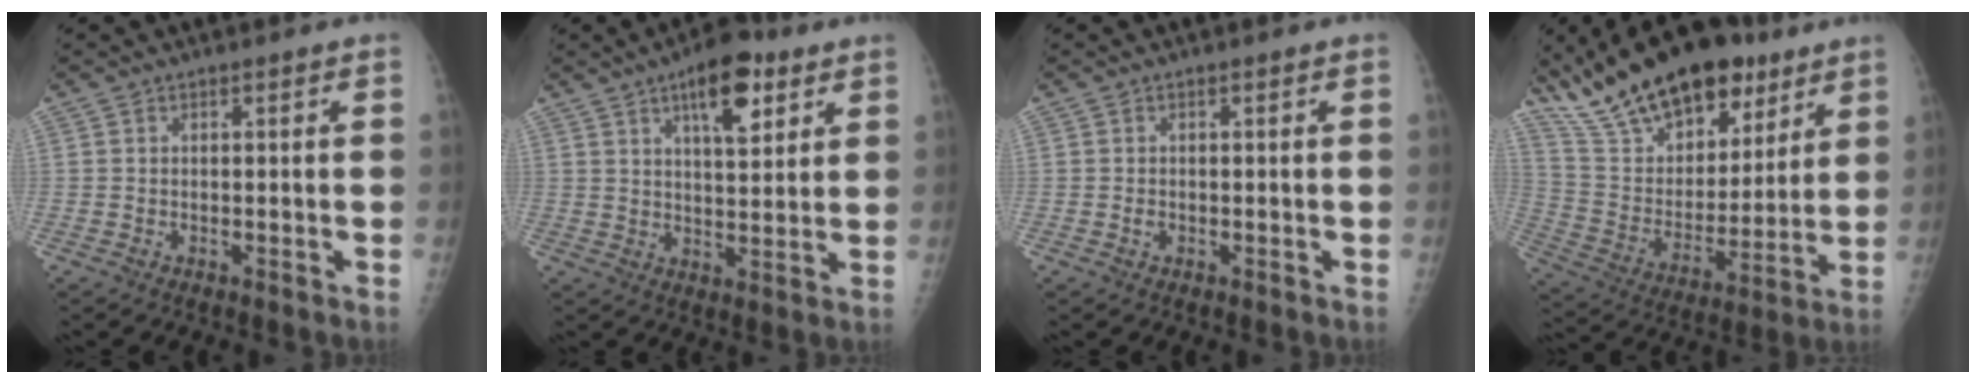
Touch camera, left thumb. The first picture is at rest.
{"total": 10.8, "force": [5.6, 4.3, 8.1], "torque": [-0.101, -0.022, 0.084]}
{"total": 0.8, "force": [-0.2, 0.6, 0.5], "torque": [-0.004, 0.001, -0.003]}
{"total": 25.9, "force": [17.9, 12.1, 14.2], "torque": [-0.217, -0.048, 0.305]}